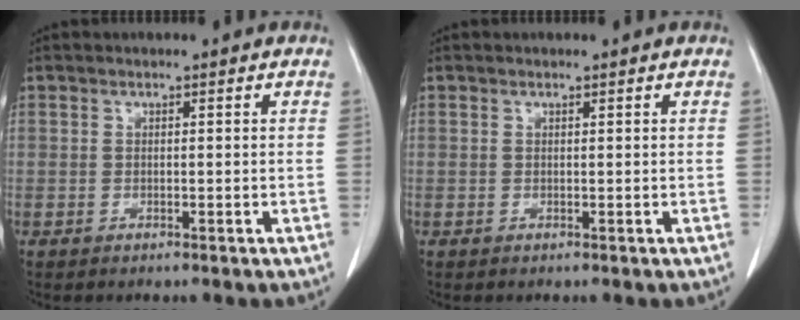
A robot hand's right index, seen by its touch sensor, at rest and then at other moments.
{"total": 0.0}